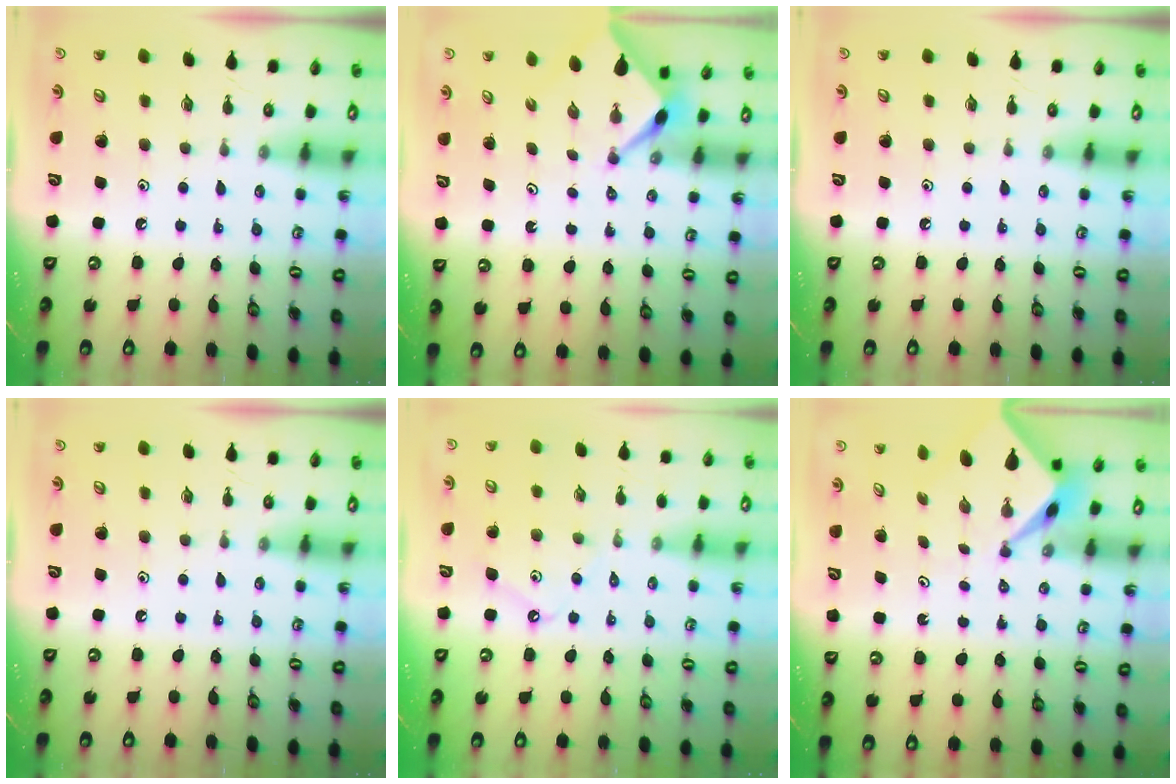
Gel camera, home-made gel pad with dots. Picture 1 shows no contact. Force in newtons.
{"total": 2.6, "press": 2.5, "slide": 0.3}
{"total": 0.0}
{"total": 0.0}
{"total": 6.8, "press": 6.7, "slide": 0.8}
{"total": 2.4, "press": 2.4, "slide": 0.2}